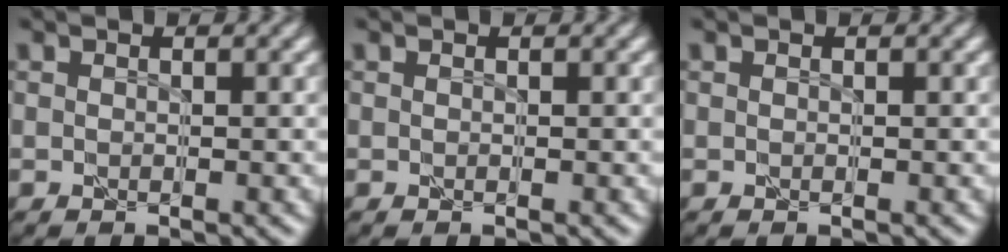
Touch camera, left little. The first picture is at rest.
{"total": 0.0}
{"total": 0.0}